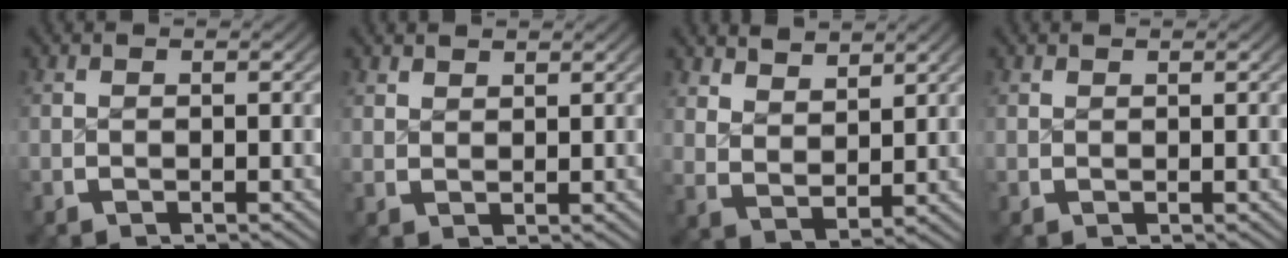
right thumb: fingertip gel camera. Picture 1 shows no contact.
{"total": 1.5, "force": [1.5, 0.2, 0.1], "torque": [0.005, 0.000, 0.034]}
{"total": 3.6, "force": [2.4, 1.9, 1.8], "torque": [-0.034, -0.015, 0.058]}
{"total": 0.5, "force": [0.5, 0.0, 0.0], "torque": [0.004, -0.002, 0.015]}